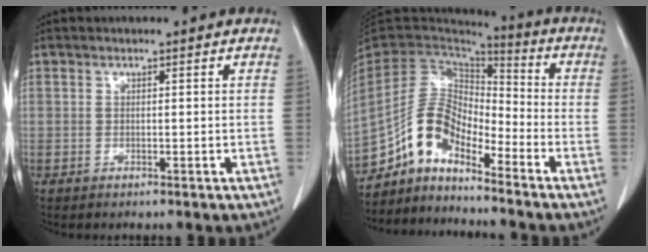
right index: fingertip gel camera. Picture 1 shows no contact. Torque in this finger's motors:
{"motor_torque": [0.65, -0.57, 0.02, -0.04]}